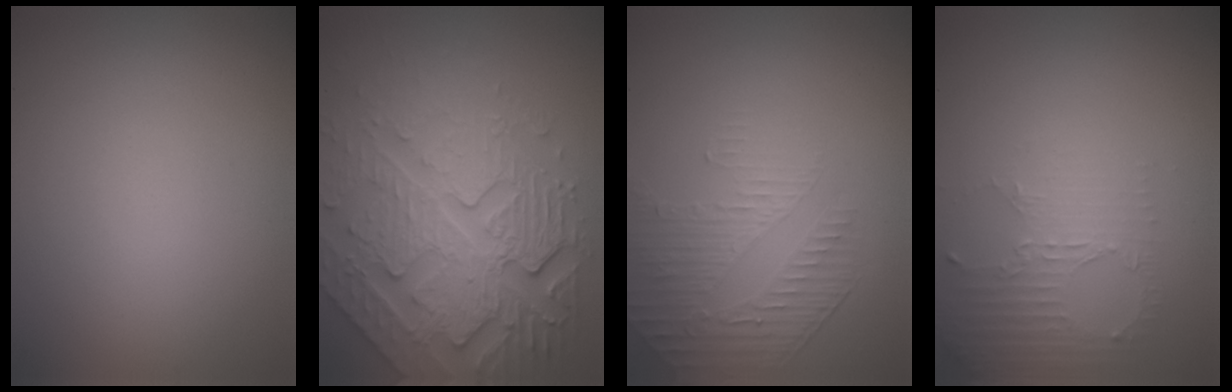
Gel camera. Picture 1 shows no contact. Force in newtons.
{"total": 7.8, "press": 6.0, "slide": 5.0}
{"total": 1.9, "press": 1.3, "slide": 1.3}
{"total": 2.5, "press": 1.8, "slide": 1.7}